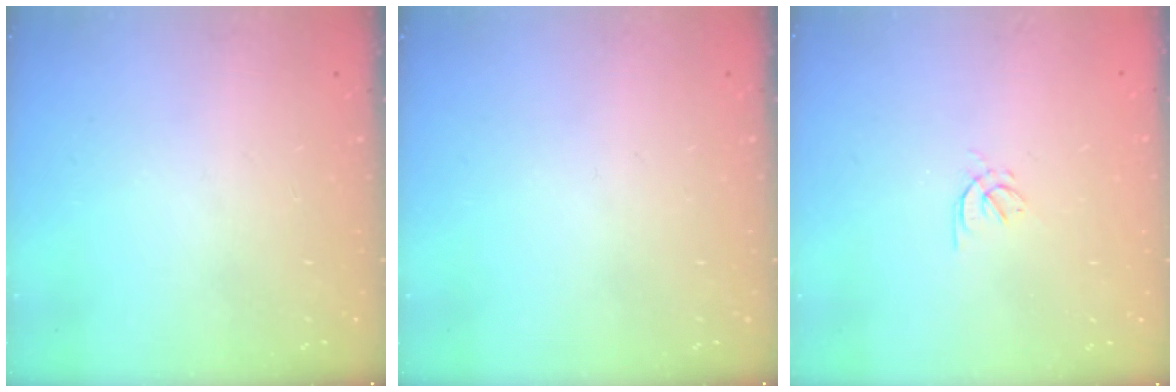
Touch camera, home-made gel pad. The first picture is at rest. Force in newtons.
{"total": 0.0}
{"total": 2.2, "press": 2.1, "slide": 0.7}